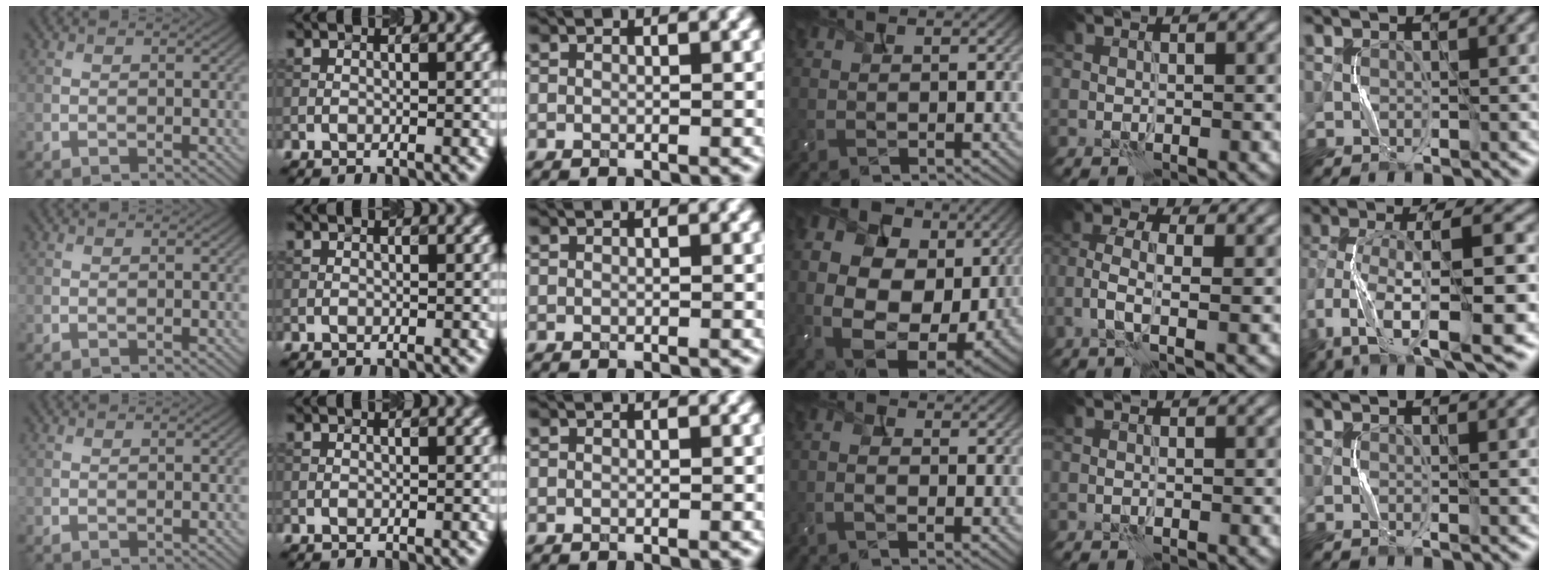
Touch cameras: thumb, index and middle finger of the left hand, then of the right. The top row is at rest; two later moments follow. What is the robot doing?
{"motion": "squeeze", "object": "bubble wrap"}